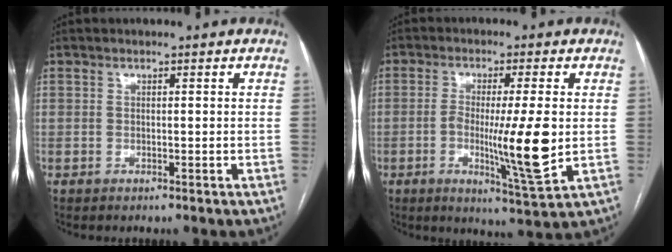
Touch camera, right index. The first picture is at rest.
{"total": 10.8, "force": [-1.3, 0.4, 10.7], "torque": [-0.179, -0.024, -0.023]}